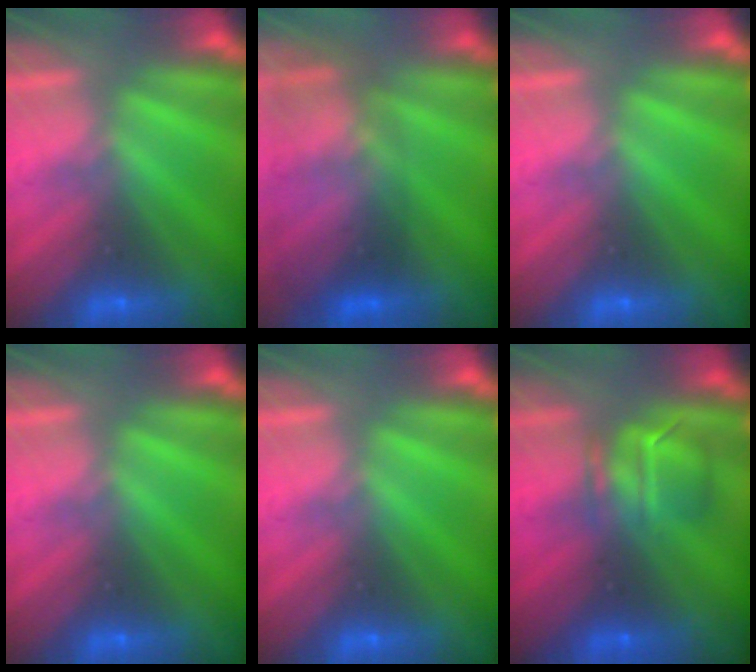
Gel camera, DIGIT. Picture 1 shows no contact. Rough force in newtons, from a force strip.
{"total": 2.9}
{"total": 0.0}
{"total": 0.0}
{"total": 0.0}
{"total": 3.3}